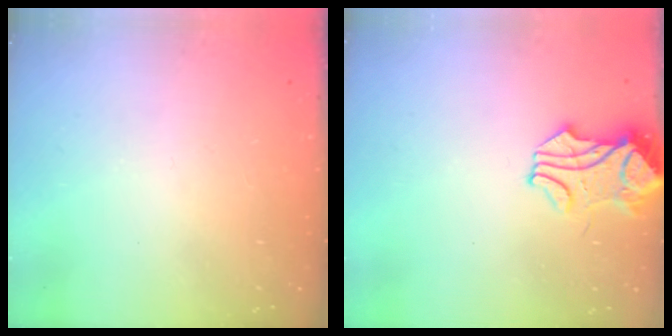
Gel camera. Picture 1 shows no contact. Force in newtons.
{"total": 1.7, "press": 1.5, "slide": 0.8}